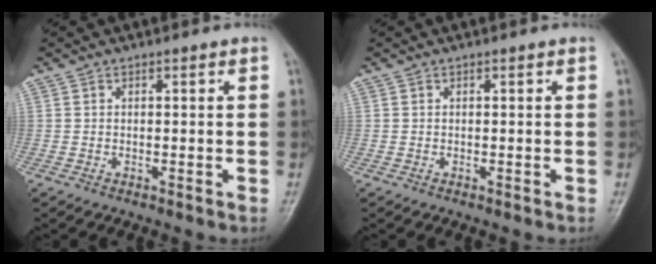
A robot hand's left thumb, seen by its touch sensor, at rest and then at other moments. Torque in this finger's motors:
{"motor_torque": [-0.06, 0.01, -0.05, 0.03, 0.00]}